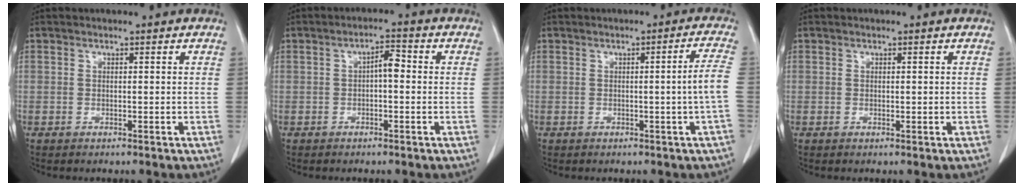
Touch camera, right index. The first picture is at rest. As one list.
[{"total": 3.2, "force": [0.1, 1.1, 3.0], "torque": [-0.049, 0.015, 0.000]}, {"total": 4.0, "force": [-0.6, -0.9, 3.9], "torque": [-0.050, 0.000, -0.008]}, {"total": 0.5, "force": [0.1, 0.4, 0.3], "torque": [-0.006, -0.001, 0.004]}]